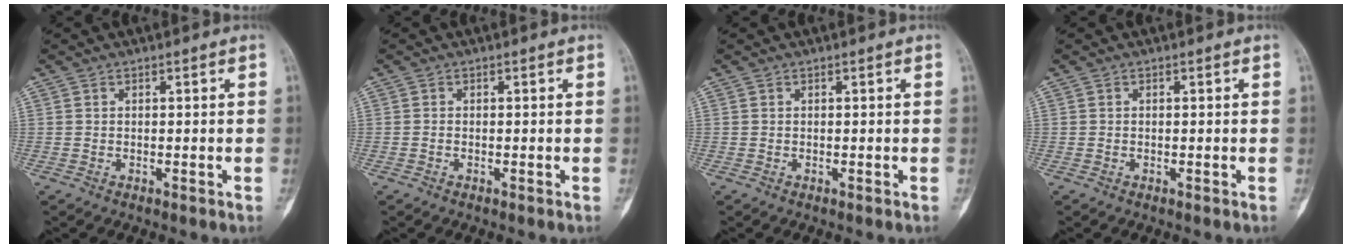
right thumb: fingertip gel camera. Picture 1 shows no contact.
{"total": 0.0}
{"total": 0.0}
{"total": 0.0}